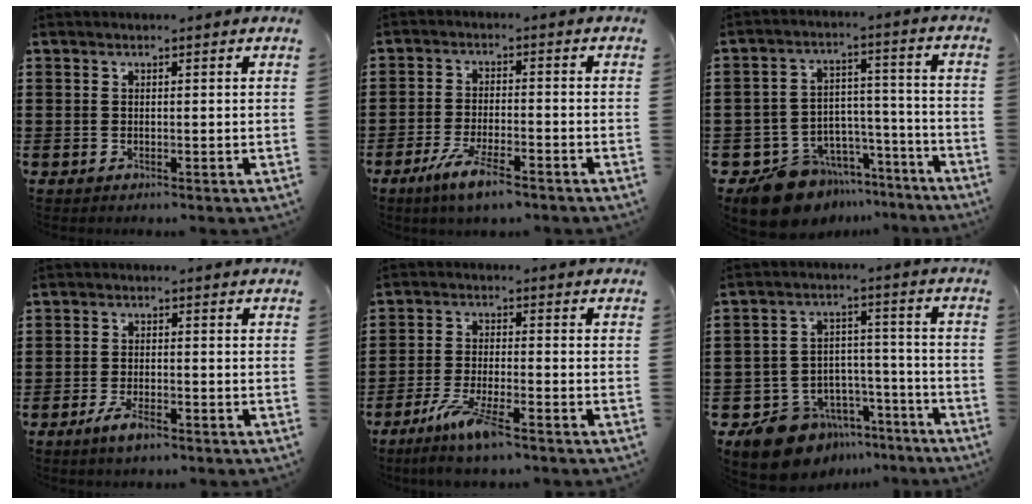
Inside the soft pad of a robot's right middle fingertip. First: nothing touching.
{"total": 6.0, "force": [-4.2, 1.1, 4.1], "torque": [-0.093, -0.010, -0.077]}
{"total": 10.9, "force": [-9.4, 5.0, 2.0], "torque": [-0.044, 0.043, -0.173]}
{"total": 3.6, "force": [-2.2, 1.0, 2.7], "torque": [-0.058, -0.003, -0.042]}
{"total": 6.8, "force": [-4.8, 0.9, 4.8], "torque": [-0.100, -0.014, -0.088]}
{"total": 10.4, "force": [-8.8, 5.3, 2.0], "torque": [-0.048, 0.043, -0.160]}